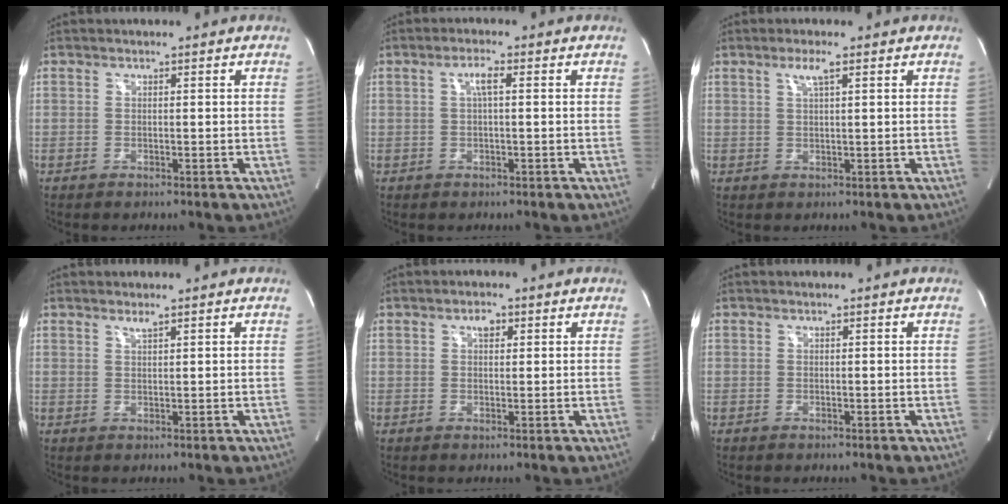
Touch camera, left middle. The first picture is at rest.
{"total": 2.5, "force": [0.6, 0.2, 2.4], "torque": [-0.050, 0.002, 0.011]}
{"total": 2.5, "force": [1.4, 0.0, 2.1], "torque": [-0.048, -0.001, 0.028]}
{"total": 1.1, "force": [0.9, -0.1, 0.6], "torque": [-0.016, -0.005, 0.020]}
{"total": 1.9, "force": [0.9, 0.8, 1.4], "torque": [-0.027, 0.003, 0.015]}
{"total": 0.0}